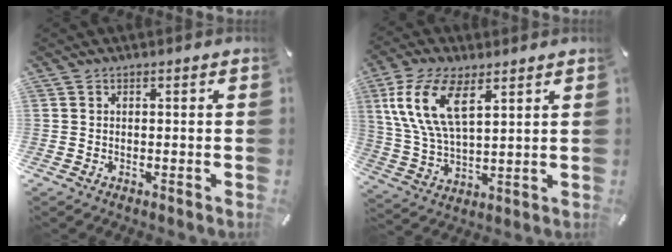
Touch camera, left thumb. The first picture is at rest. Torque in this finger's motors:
{"motor_torque": [0.84, 0.15, 1.99, -0.78, 0.27]}